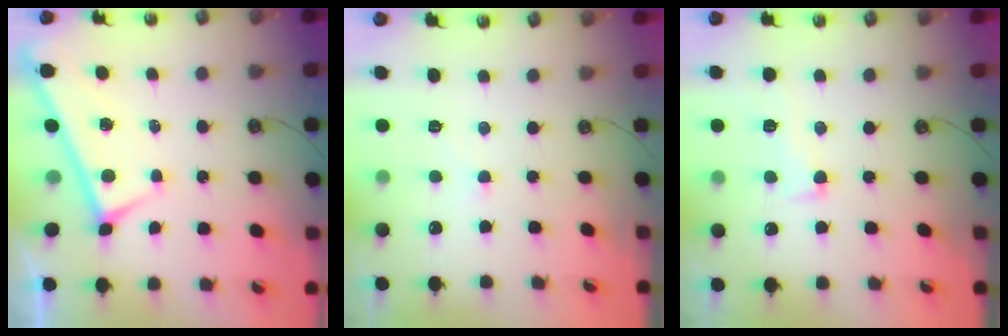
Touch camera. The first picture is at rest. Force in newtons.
{"total": 1.0, "press": 0.9, "slide": 0.4}
{"total": 1.7, "press": 1.4, "slide": 1.1}